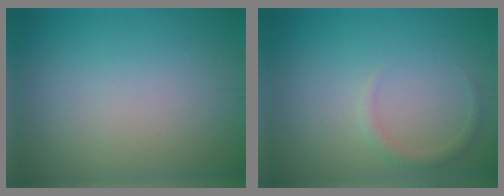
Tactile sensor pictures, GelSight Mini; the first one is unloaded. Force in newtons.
{"total": 1.2, "press": 1.2, "slide": 0.0}